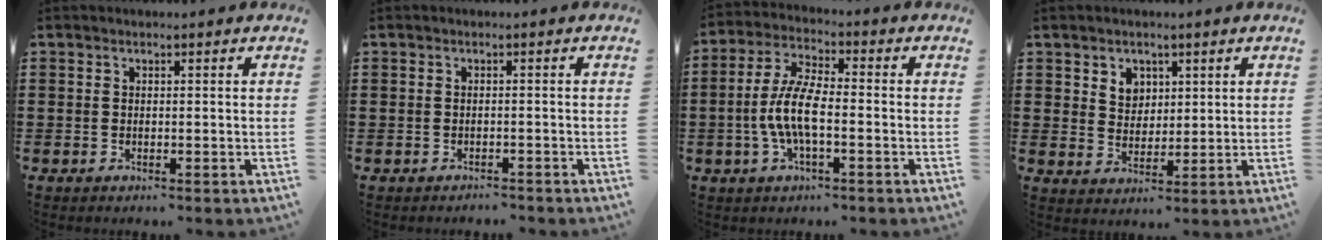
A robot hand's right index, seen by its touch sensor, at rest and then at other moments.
{"total": 0.9, "force": [-0.9, 0.2, -0.1], "torque": [-0.001, 0.004, -0.021]}
{"total": 7.8, "force": [-1.9, 2.5, 7.1], "torque": [-0.171, -0.014, -0.043]}
{"total": 3.9, "force": [2.1, 3.1, 1.3], "torque": [-0.039, 0.012, 0.037]}